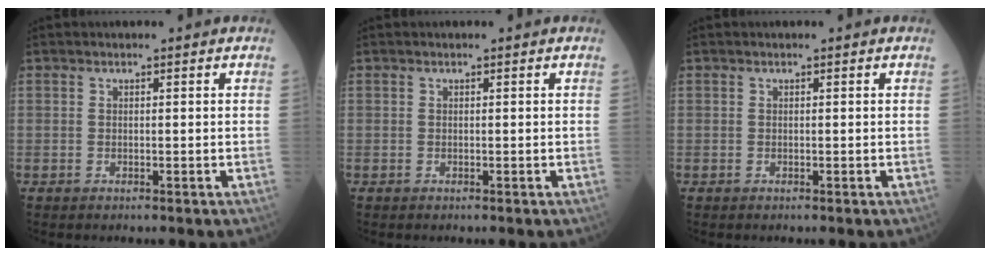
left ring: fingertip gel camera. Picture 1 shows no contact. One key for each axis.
{"total": 0.0}
{"total": 0.0}